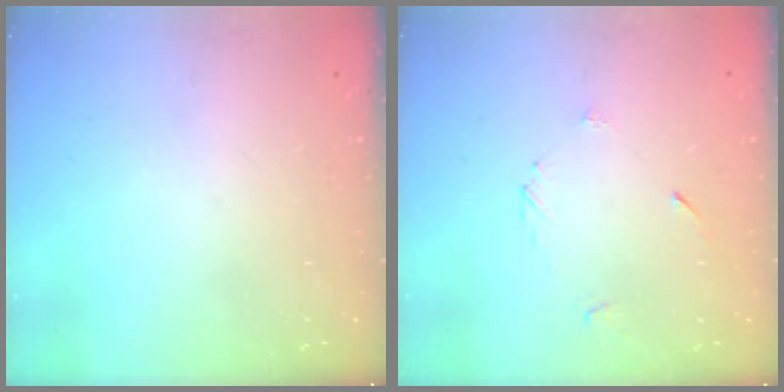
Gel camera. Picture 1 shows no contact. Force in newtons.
{"total": 3.8, "press": 3.8, "slide": 0.4}